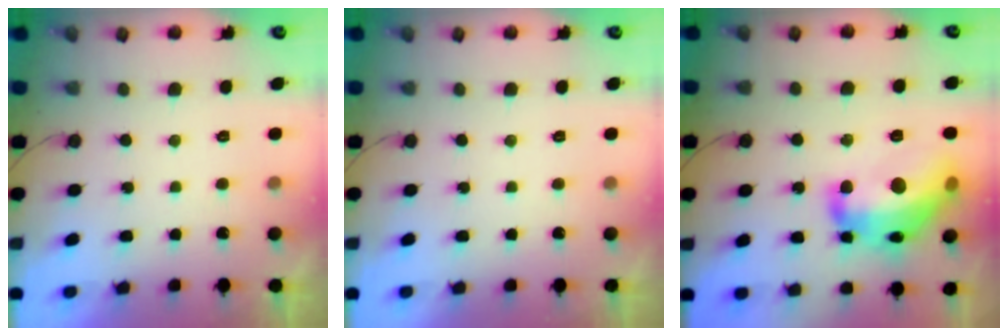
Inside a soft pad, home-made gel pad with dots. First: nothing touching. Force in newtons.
{"total": 0.0}
{"total": 22.0, "press": 22.0, "slide": 1.3}